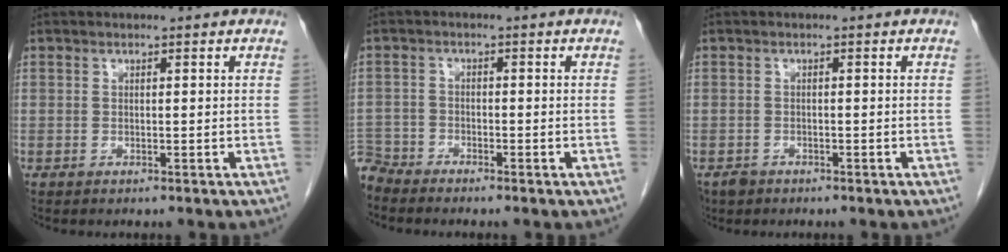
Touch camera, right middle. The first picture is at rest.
{"total": 3.7, "force": [-3.6, 0.5, -0.3], "torque": [0.009, -0.010, -0.072]}
{"total": 1.6, "force": [-1.1, 1.2, 0.1], "torque": [-0.010, 0.002, -0.017]}